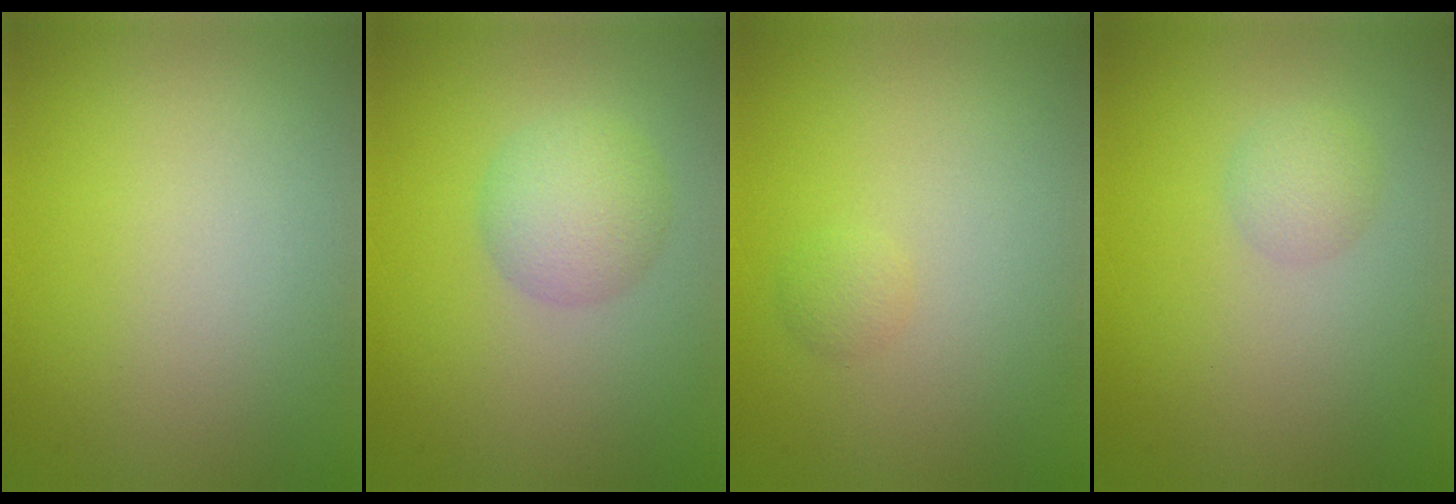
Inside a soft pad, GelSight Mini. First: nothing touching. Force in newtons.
{"total": 3.5, "press": 3.5, "slide": 0.1}
{"total": 0.9, "press": 0.9, "slide": 0.0}
{"total": 1.7, "press": 1.7, "slide": 0.0}